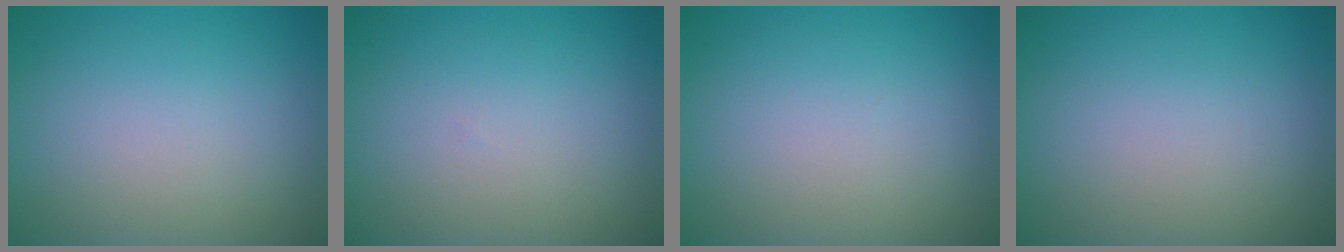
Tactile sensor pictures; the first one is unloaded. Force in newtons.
{"total": 0.0}
{"total": 0.0}
{"total": 0.0}